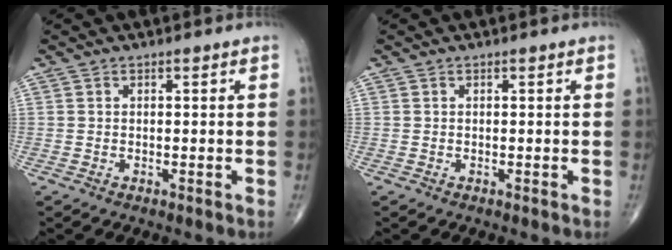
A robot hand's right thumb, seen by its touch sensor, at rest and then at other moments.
{"total": 0.0}